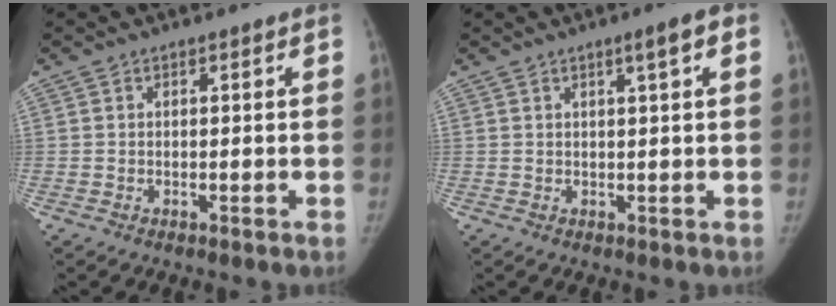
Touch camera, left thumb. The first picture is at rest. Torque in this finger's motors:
{"motor_torque": [-0.10, 0.07, 0.37, 0.08, 0.00]}